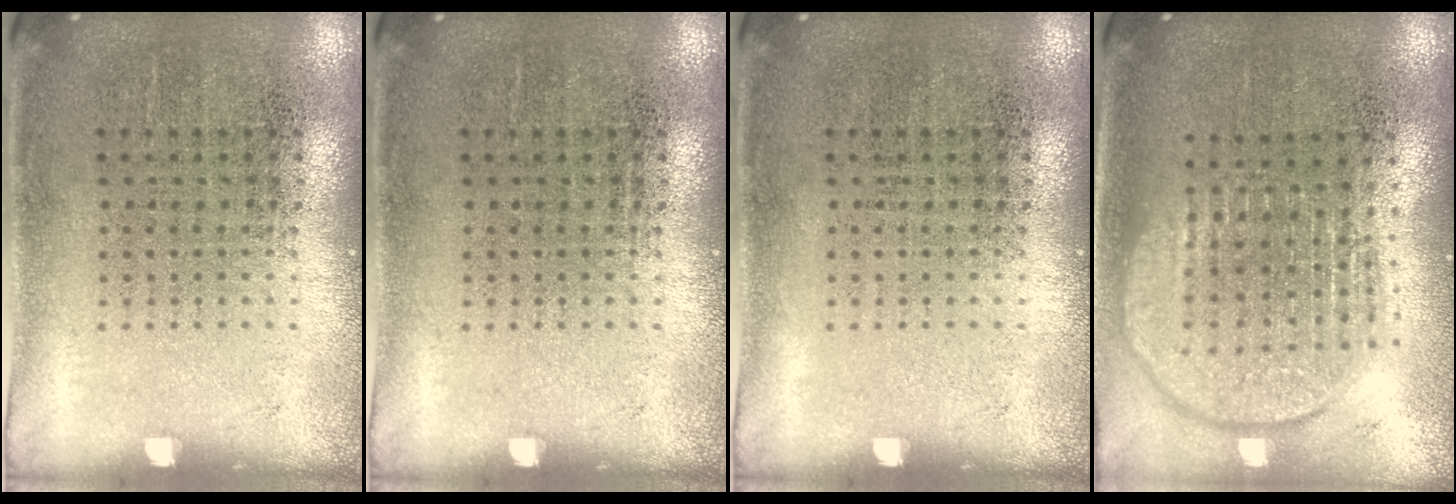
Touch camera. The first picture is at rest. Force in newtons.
{"total": 0.0}
{"total": 0.0}
{"total": 1.9, "press": 1.6, "slide": 1.0}